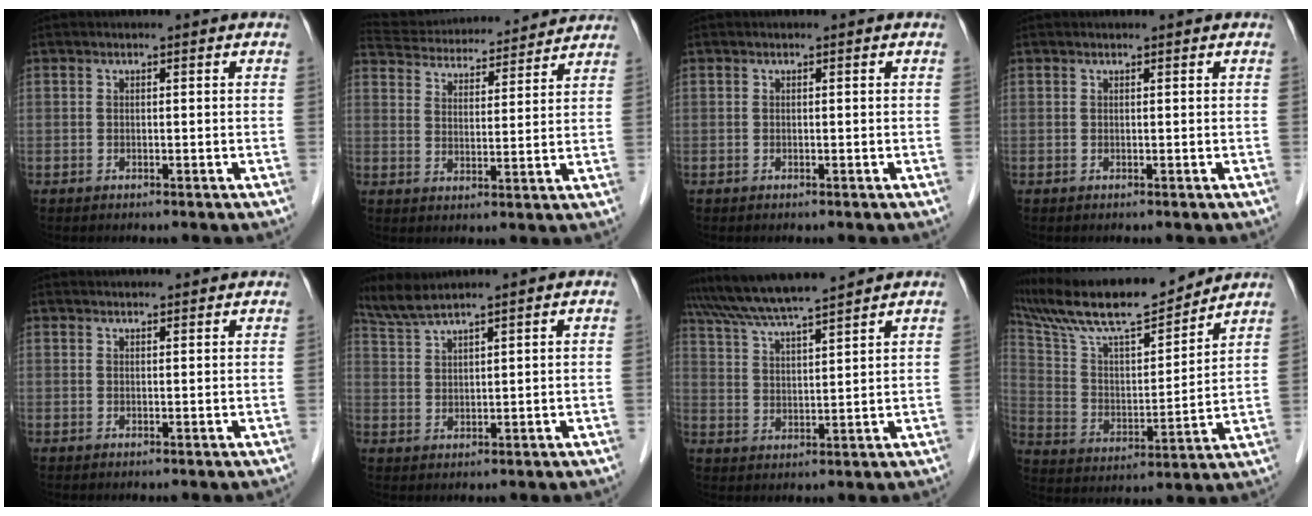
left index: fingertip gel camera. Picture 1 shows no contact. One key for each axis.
{"total": 18.2, "fx": 17.2, "fy": 3.4, "fz": 5.1, "tx": -0.094, "ty": 0.036, "tz": 0.252}
{"total": 0.0}
{"total": 0.7, "fx": 0.7, "fy": 0.0, "fz": 0.1, "tx": -0.008, "ty": 0.006, "tz": 0.011}
{"total": 5.5, "fx": 5.3, "fy": 0.7, "fz": 1.3, "tx": -0.014, "ty": 0.028, "tz": 0.061}
{"total": 4.8, "fx": 4.4, "fy": -0.6, "fz": 1.9, "tx": -0.053, "ty": 0.014, "tz": 0.095}
{"total": 11.2, "fx": 10.2, "fy": -0.7, "fz": 4.7, "tx": -0.091, "ty": 0.022, "tz": 0.177}
{"total": 18.8, "fx": 16.5, "fy": 2.4, "fz": 8.5, "tx": -0.166, "ty": 0.017, "tz": 0.293}